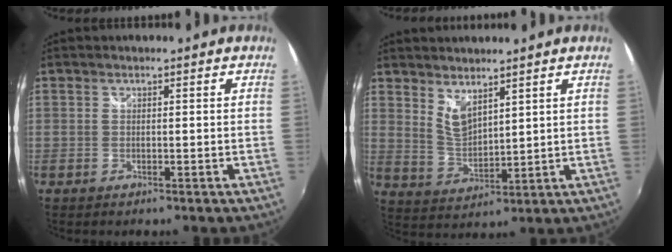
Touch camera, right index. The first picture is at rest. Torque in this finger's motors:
{"motor_torque": [0.12, 0.36, 0.17, 0.03]}